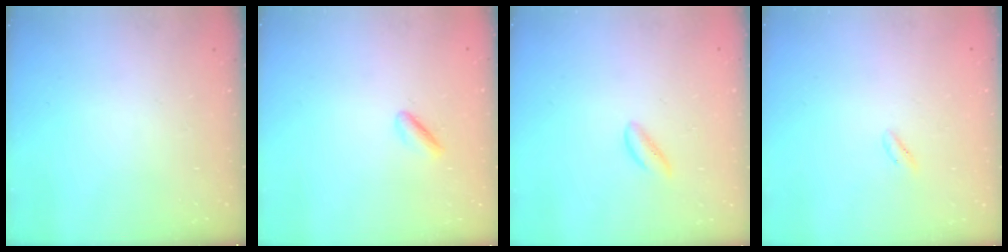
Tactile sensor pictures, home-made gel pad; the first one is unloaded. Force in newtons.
{"total": 1.5, "press": 1.3, "slide": 0.6}
{"total": 1.3, "press": 1.2, "slide": 0.4}
{"total": 0.6, "press": 0.0, "slide": 0.6}